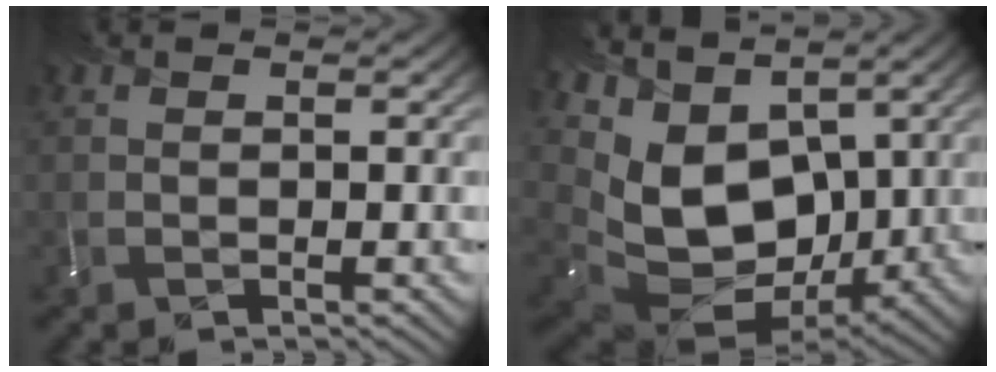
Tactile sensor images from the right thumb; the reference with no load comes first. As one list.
[{"total": 13.7, "force": [3.0, 9.6, 9.3], "torque": [-0.233, -0.018, 0.073]}]